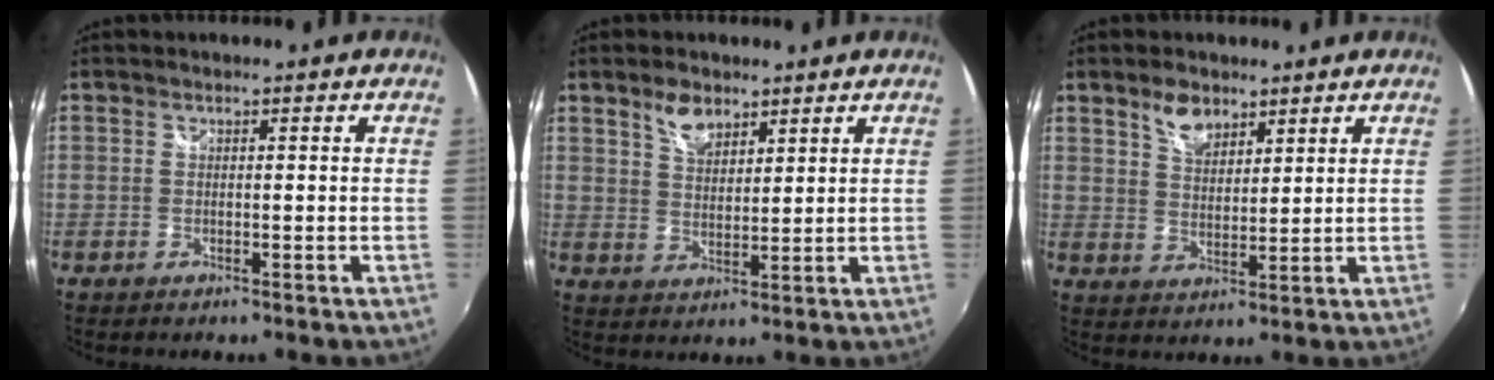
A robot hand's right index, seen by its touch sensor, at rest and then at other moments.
{"total": 5.3, "force": [3.7, 2.7, 2.8], "torque": [-0.041, 0.006, 0.068]}
{"total": 5.6, "force": [3.8, 2.9, 2.8], "torque": [-0.041, 0.005, 0.071]}